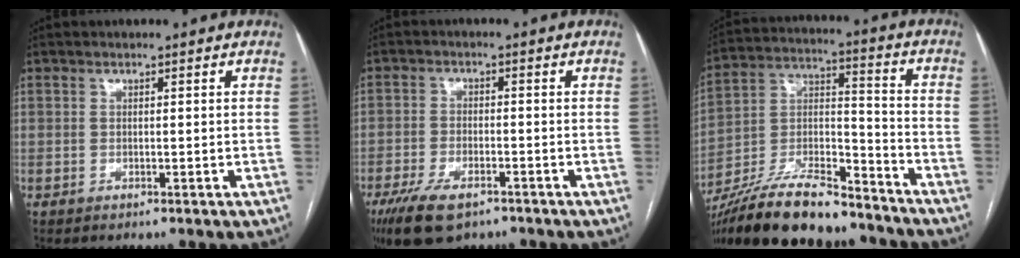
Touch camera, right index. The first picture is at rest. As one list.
[{"total": 8.7, "force": [-5.8, 3.4, 5.5], "torque": [-0.103, -0.014, -0.100]}, {"total": 21.5, "force": [-18.2, 4.7, 10.4], "torque": [-0.208, -0.003, -0.319]}]